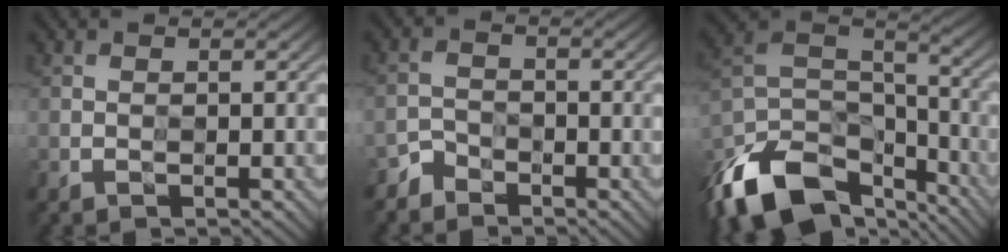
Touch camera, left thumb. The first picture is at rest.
{"total": 2.9, "force": [-2.5, 0.9, -1.1], "torque": [0.024, -0.002, -0.054]}
{"total": 14.2, "force": [-10.7, 7.1, 6.0], "torque": [-0.171, -0.015, -0.192]}